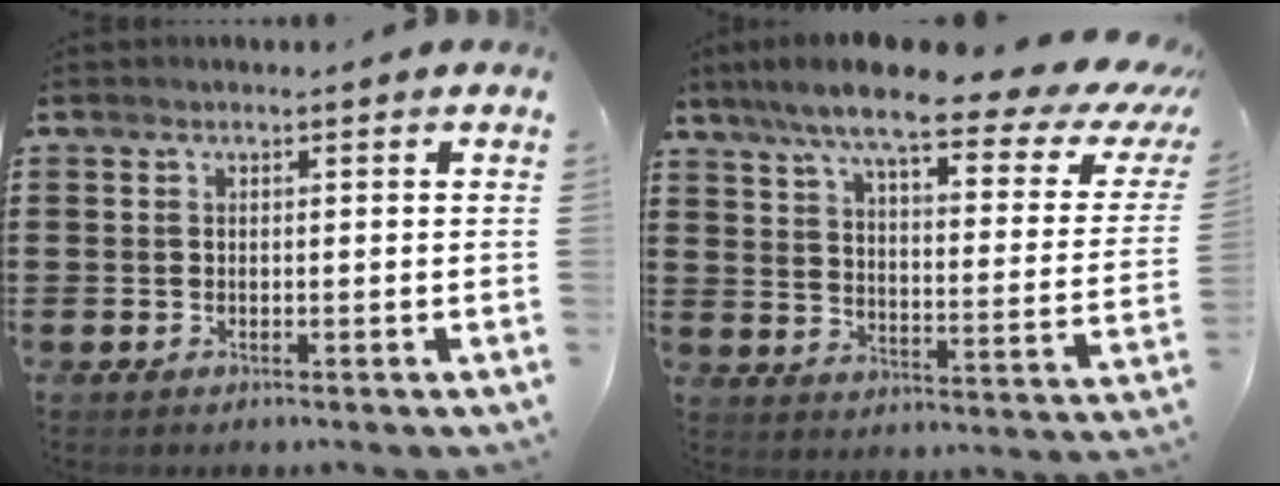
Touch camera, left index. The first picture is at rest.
{"total": 10.5, "force": [7.7, 0.8, 7.1], "torque": [-0.148, -0.046, 0.123]}